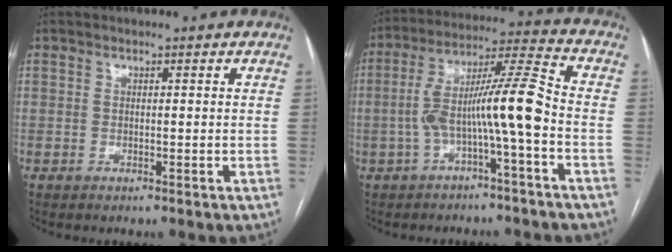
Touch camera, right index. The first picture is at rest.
{"total": 11.4, "force": [-2.6, 0.2, 11.1], "torque": [-0.200, 0.038, -0.048]}